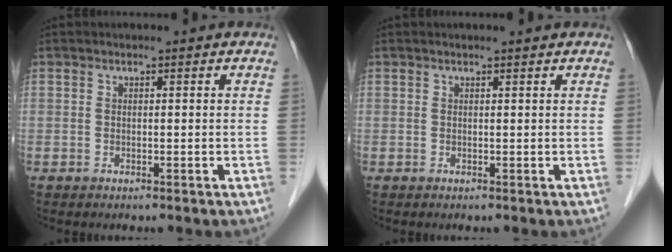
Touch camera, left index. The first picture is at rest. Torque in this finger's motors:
{"motor_torque": [0.17, -0.18, 0.08, 0.01]}